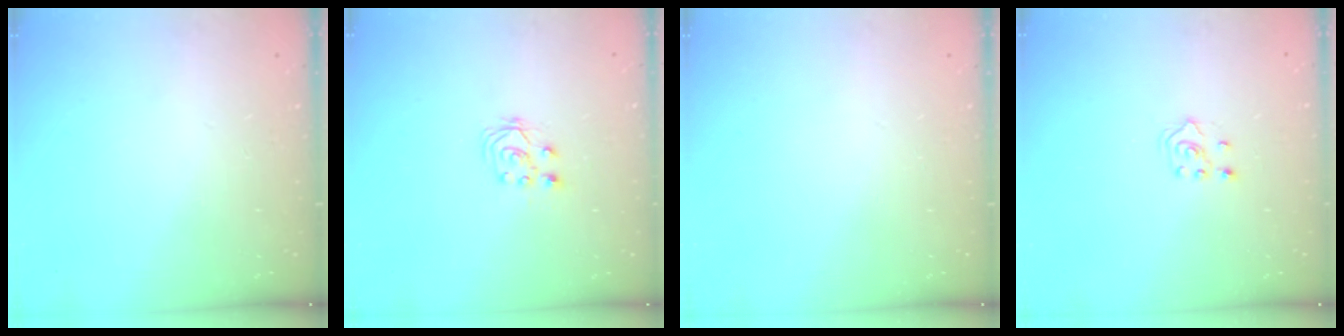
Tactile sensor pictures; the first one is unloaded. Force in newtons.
{"total": 3.1, "press": 3.0, "slide": 0.7}
{"total": 0.0}
{"total": 3.2, "press": 3.1, "slide": 0.9}